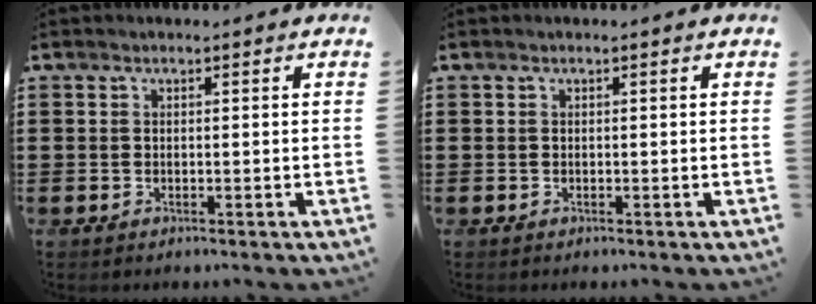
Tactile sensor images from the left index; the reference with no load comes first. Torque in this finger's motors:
{"motor_torque": [0.00, 0.00, 0.00, 0.00]}